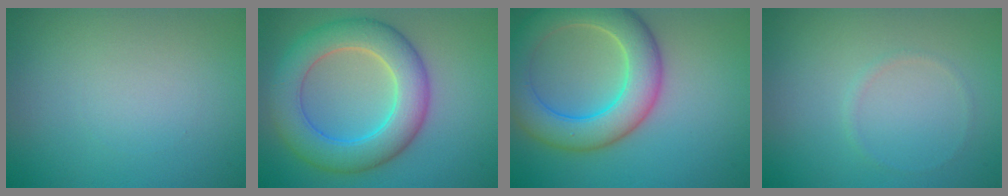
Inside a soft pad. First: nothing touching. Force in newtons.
{"total": 7.6, "press": 7.6, "slide": 0.1}
{"total": 7.7, "press": 7.7, "slide": 0.3}
{"total": 0.6, "press": 0.6, "slide": 0.0}